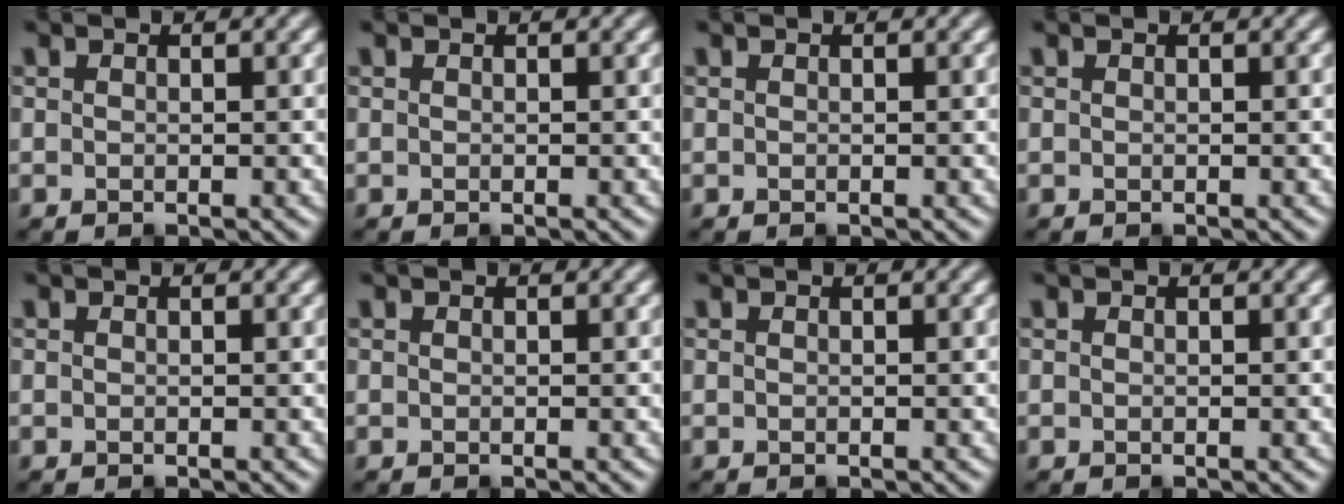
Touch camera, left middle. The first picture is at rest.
{"total": 0.0}
{"total": 0.0}
{"total": 0.0}
{"total": 0.0}
{"total": 0.0}
{"total": 0.0}
{"total": 0.0}